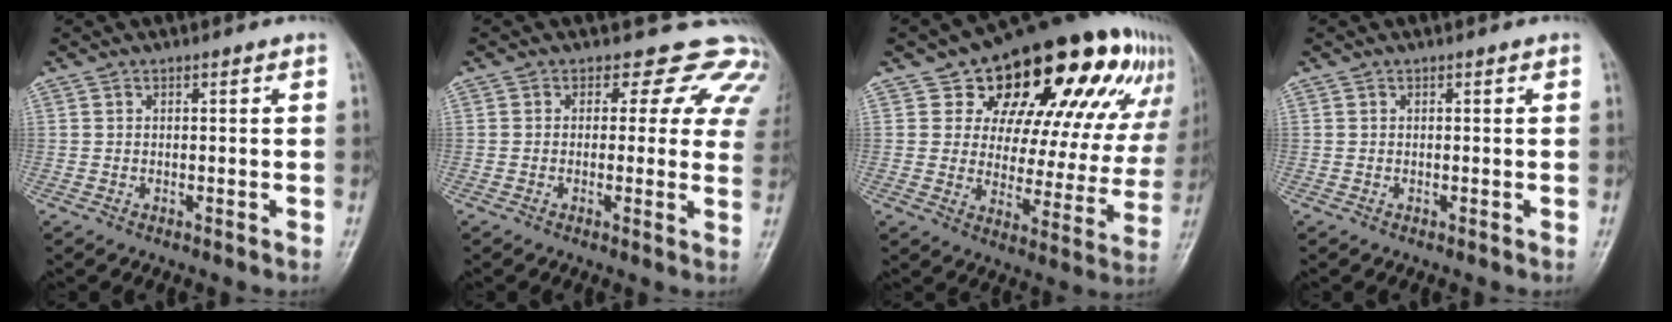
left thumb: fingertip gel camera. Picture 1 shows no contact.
{"total": 10.2, "force": [6.9, 6.6, 3.6], "torque": [0.018, -0.016, 0.049]}
{"total": 26.5, "force": [14.5, 14.5, 16.8], "torque": [-0.190, -0.017, 0.196]}
{"total": 0.0}